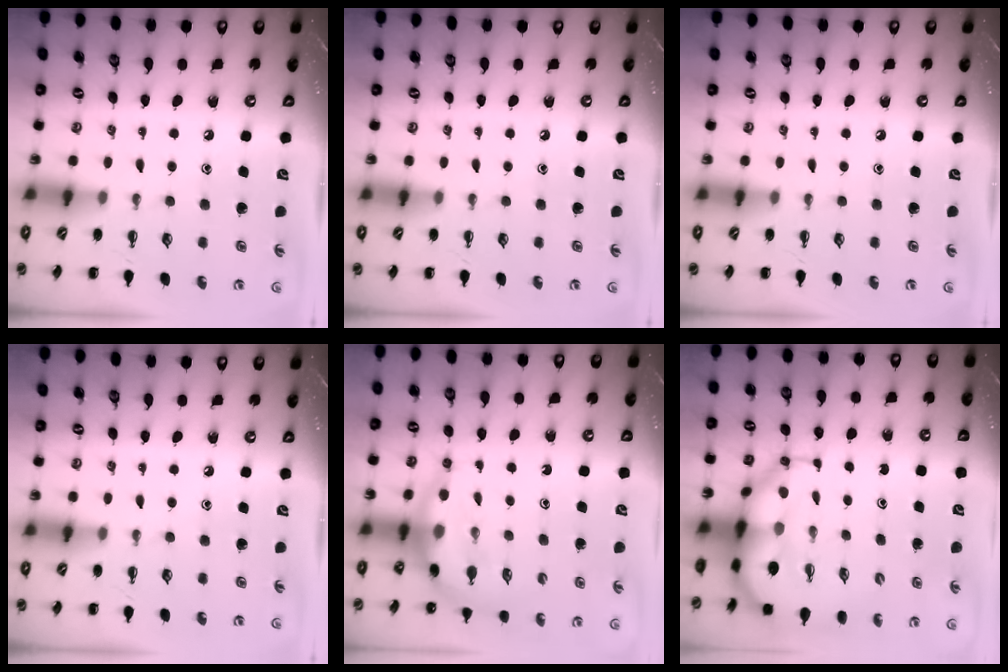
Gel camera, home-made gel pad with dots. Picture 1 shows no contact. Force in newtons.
{"total": 0.0}
{"total": 0.0}
{"total": 0.0}
{"total": 7.0, "press": 6.9, "slide": 0.9}
{"total": 9.0, "press": 8.6, "slide": 2.4}